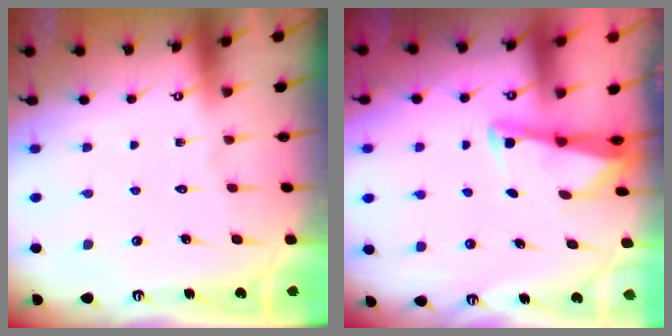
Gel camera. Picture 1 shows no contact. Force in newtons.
{"total": 2.7, "press": 2.7, "slide": 0.2}